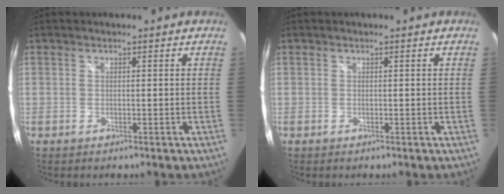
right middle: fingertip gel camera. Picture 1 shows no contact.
{"total": 0.0}